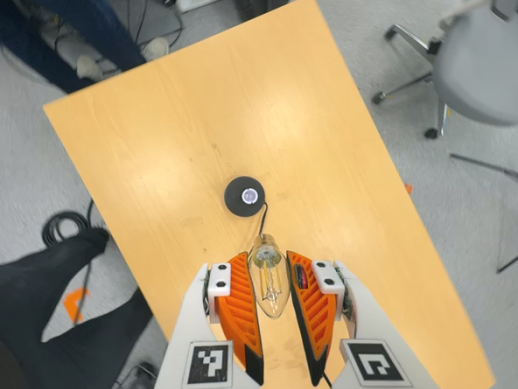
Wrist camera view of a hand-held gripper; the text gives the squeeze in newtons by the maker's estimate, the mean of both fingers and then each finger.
{"total": 12.6, "left": 14.1, "right": 11.1}